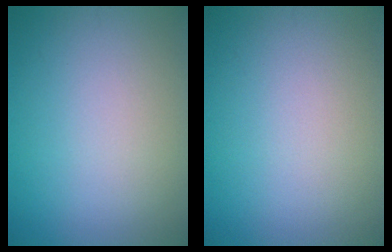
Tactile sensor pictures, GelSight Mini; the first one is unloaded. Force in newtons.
{"total": 0.0}